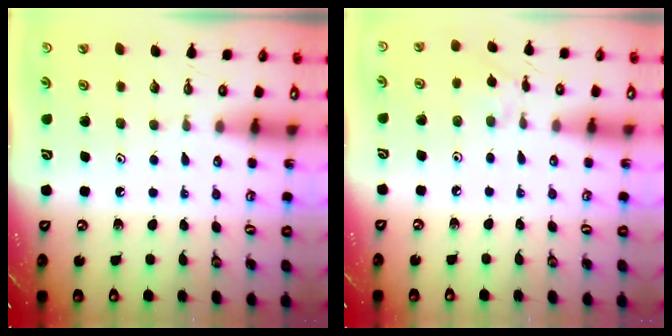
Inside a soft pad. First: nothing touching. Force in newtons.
{"total": 4.1, "press": 4.1, "slide": 0.6}